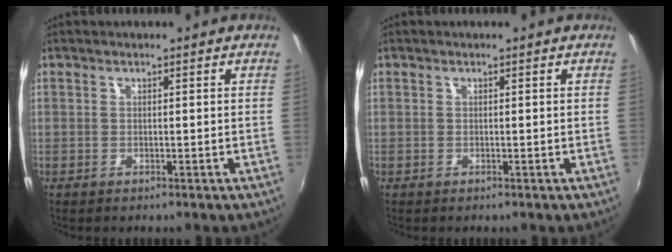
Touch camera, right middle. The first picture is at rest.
{"total": 0.0}